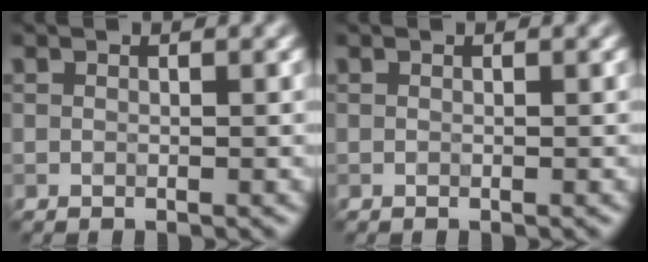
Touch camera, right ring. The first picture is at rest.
{"total": 0.0}